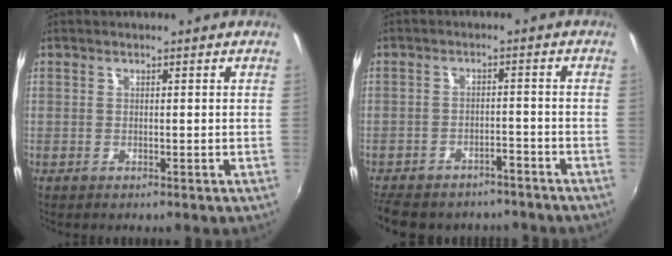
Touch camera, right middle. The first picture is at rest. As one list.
[{"total": 12.3, "force": [-10.2, 5.1, 4.6], "torque": [-0.115, -0.005, -0.140]}]